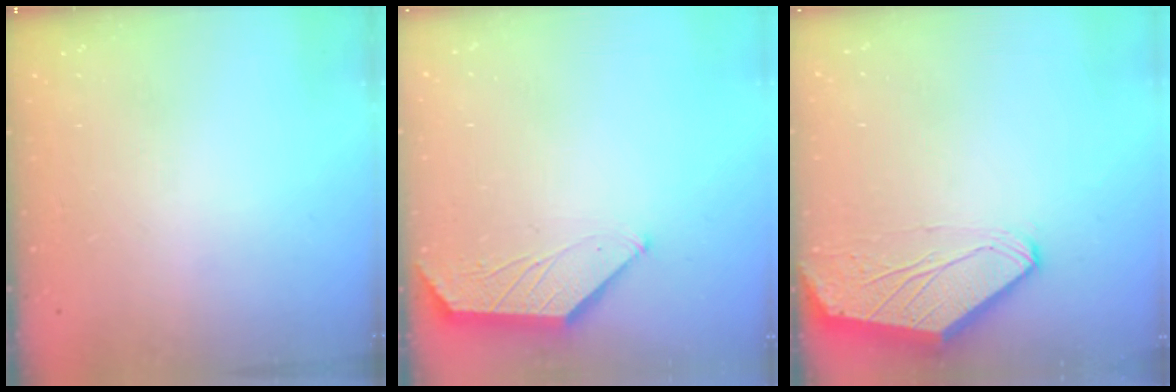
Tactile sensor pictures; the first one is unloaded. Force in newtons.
{"total": 1.2, "press": 1.2, "slide": 0.3}
{"total": 0.0}